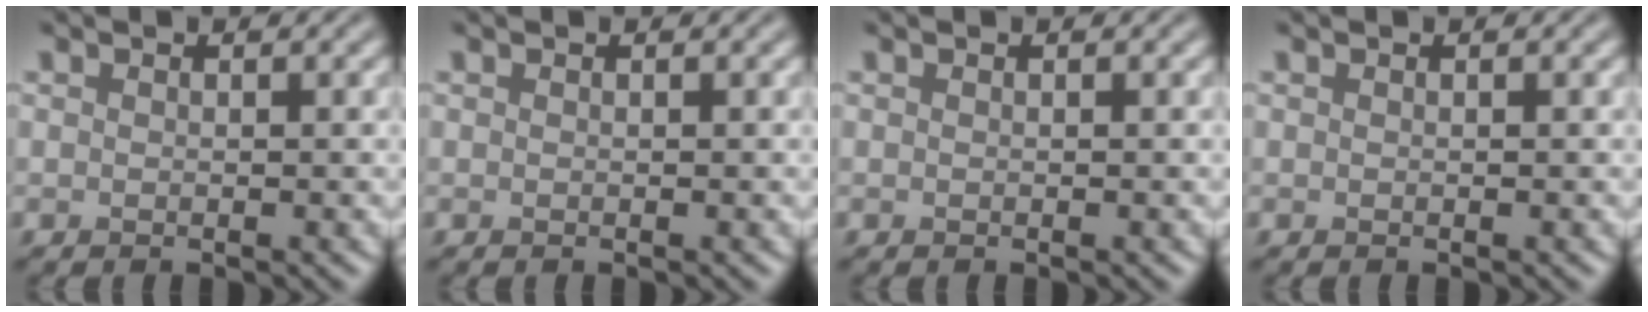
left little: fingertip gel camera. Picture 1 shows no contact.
{"total": 0.0}
{"total": 0.0}
{"total": 0.0}